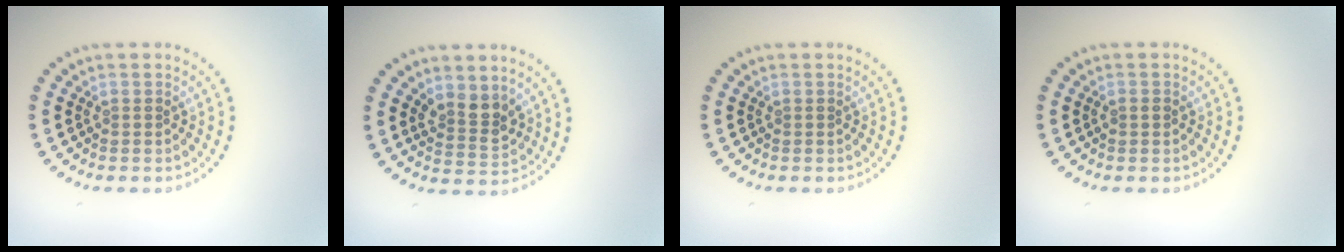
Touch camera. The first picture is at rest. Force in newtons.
{"total": 2.6, "press": 2.4, "slide": 1.2}
{"total": 0.0}
{"total": 0.8, "press": 0.8, "slide": 0.1}